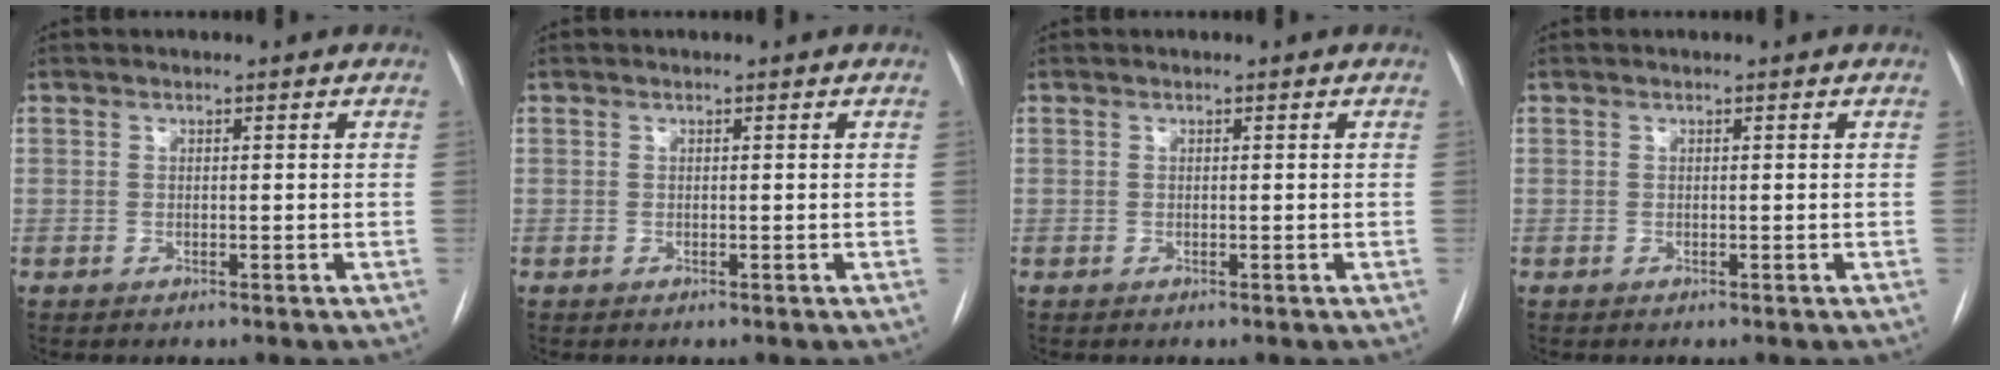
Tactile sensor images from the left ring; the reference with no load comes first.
{"total": 0.0}
{"total": 0.0}
{"total": 0.0}